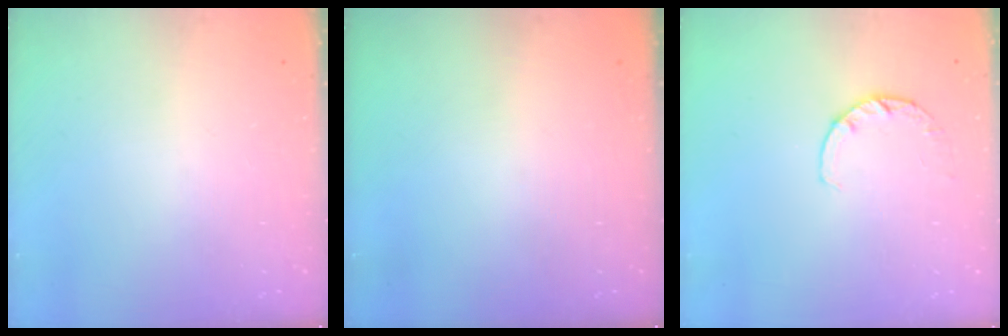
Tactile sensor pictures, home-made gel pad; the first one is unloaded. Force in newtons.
{"total": 0.0}
{"total": 3.0, "press": 2.9, "slide": 0.4}